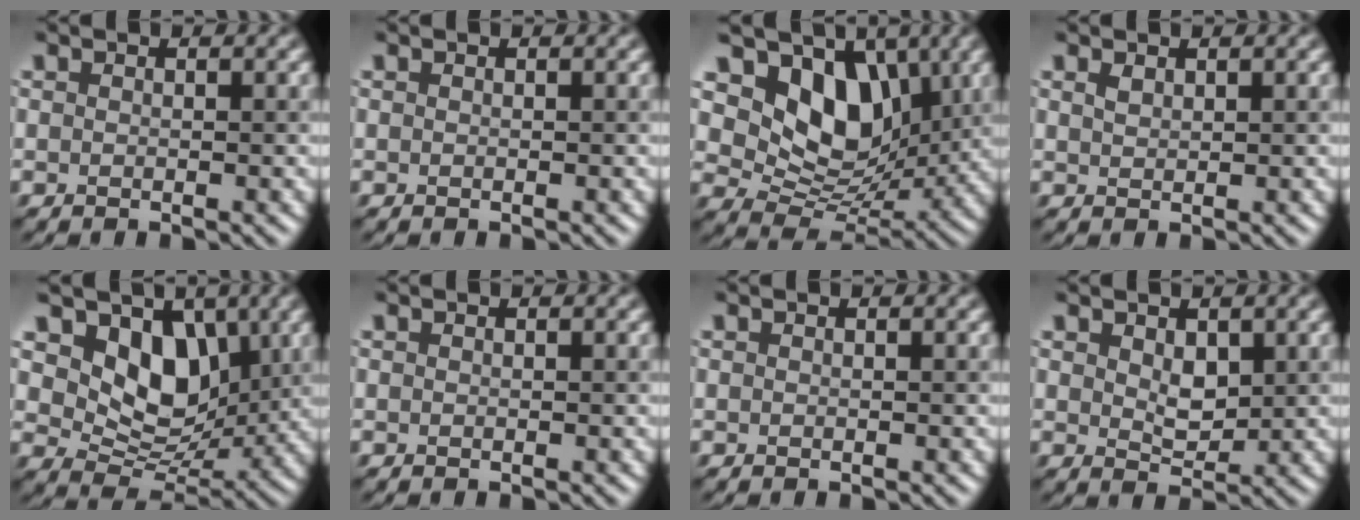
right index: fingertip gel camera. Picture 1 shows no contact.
{"total": 0.0}
{"total": 9.1, "force": [3.1, 6.4, 5.7], "torque": [-0.092, -0.017, 0.052]}
{"total": 0.9, "force": [0.7, 0.4, 0.4], "torque": [-0.012, 0.000, 0.017]}
{"total": 7.1, "force": [2.4, 5.0, 4.5], "torque": [-0.073, -0.016, 0.037]}
{"total": 0.0}
{"total": 0.0}
{"total": 2.4, "force": [0.8, 1.5, 1.7], "torque": [-0.031, -0.005, 0.020]}